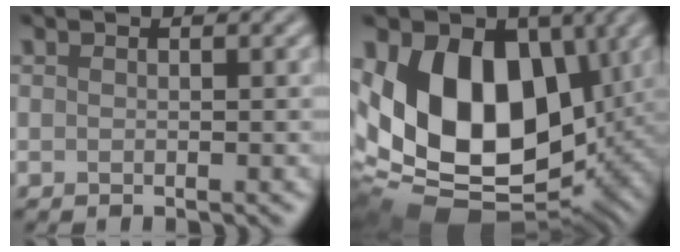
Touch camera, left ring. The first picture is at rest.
{"total": 16.7, "force": [1.7, 11.3, 12.2], "torque": [-0.203, -0.012, 0.023]}